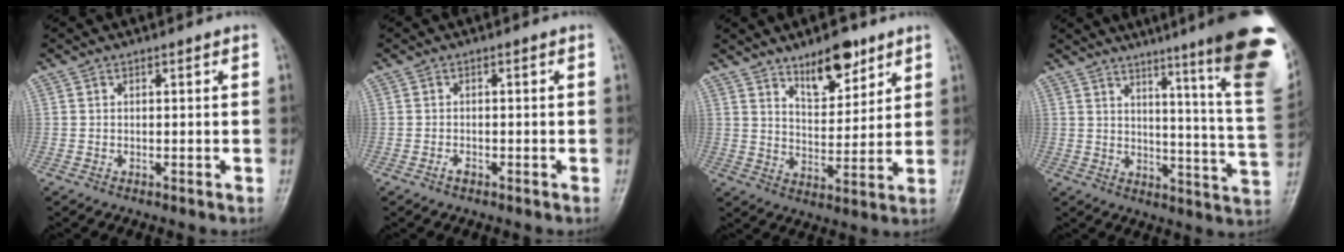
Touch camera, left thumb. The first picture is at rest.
{"total": 1.3, "force": [-0.9, 0.6, 0.7], "torque": [-0.015, 0.007, -0.017]}
{"total": 9.6, "force": [6.5, 4.1, 5.8], "torque": [-0.064, -0.046, 0.108]}
{"total": 22.7, "force": [13.9, 1.1, 17.9], "torque": [-0.207, -0.089, 0.172]}